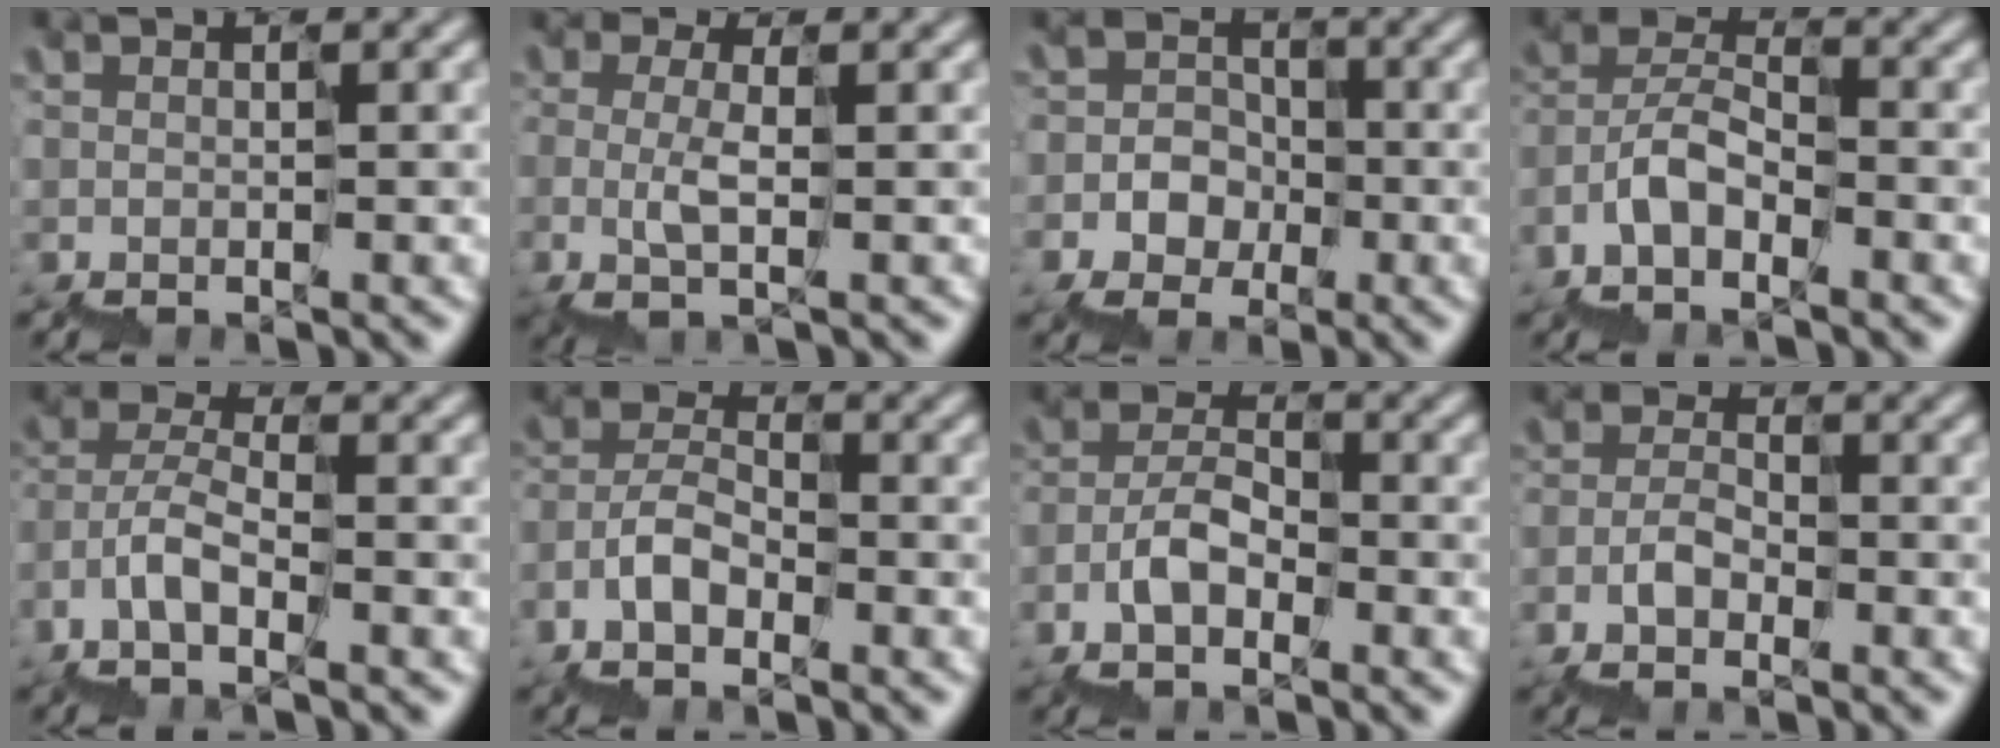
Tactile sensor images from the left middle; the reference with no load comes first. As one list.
[{"total": 1.2, "force": [0.0, 0.4, 1.2], "torque": [-0.032, 0.006, 0.003]}, {"total": 2.7, "force": [-1.3, 2.4, -0.2], "torque": [0.000, 0.013, -0.020]}, {"total": 4.5, "force": [-3.0, 2.4, 2.4], "torque": [-0.045, 0.020, -0.054]}, {"total": 3.9, "force": [-2.4, 2.0, 2.4], "torque": [-0.049, 0.016, -0.045]}, {"total": 3.9, "force": [-2.8, 2.1, 1.6], "torque": [-0.033, 0.015, -0.053]}, {"total": 3.2, "force": [-2.0, 1.9, 1.6], "torque": [-0.035, 0.016, -0.036]}, {"total": 2.0, "force": [-1.5, 1.1, 0.6], "torque": [-0.016, 0.011, -0.026]}]